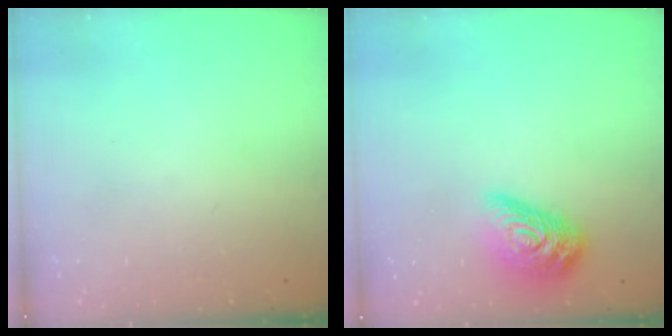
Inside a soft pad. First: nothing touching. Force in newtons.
{"total": 13.8, "press": 13.8, "slide": 0.7}